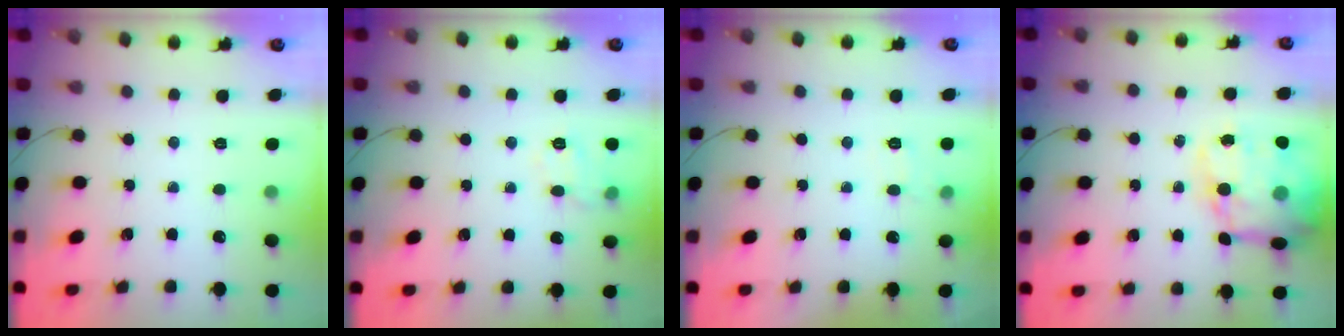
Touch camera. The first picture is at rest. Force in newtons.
{"total": 9.0, "press": 9.0, "slide": 0.6}
{"total": 7.1, "press": 6.9, "slide": 1.6}
{"total": 19.5, "press": 19.0, "slide": 4.4}